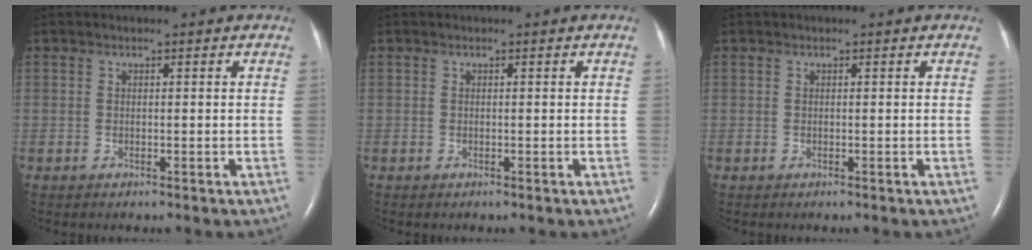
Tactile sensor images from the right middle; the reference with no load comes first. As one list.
[{"total": 0.0}, {"total": 0.0}]